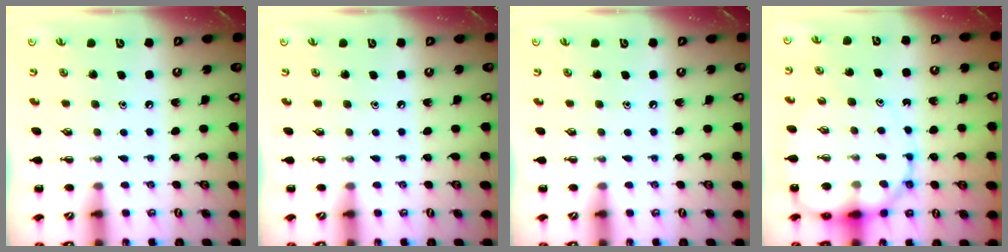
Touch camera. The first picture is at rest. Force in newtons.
{"total": 0.0}
{"total": 0.0}
{"total": 12.7, "press": 12.3, "slide": 3.2}